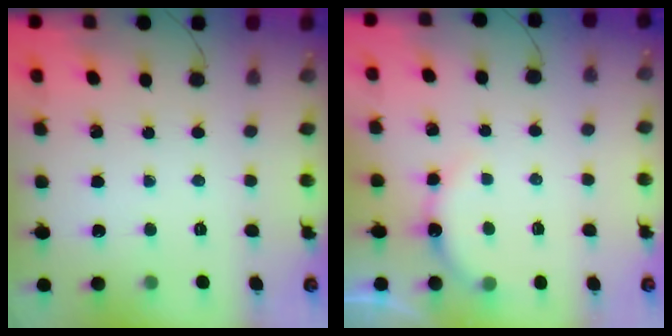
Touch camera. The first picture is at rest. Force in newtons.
{"total": 5.0, "press": 4.9, "slide": 0.9}